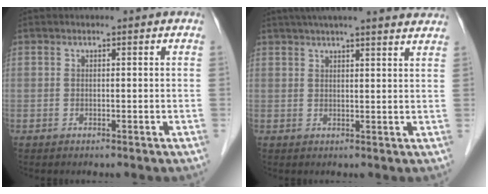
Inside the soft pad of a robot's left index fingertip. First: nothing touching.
{"total": 16.3, "force": [14.5, 1.1, 7.3], "torque": [-0.108, 0.030, 0.179]}